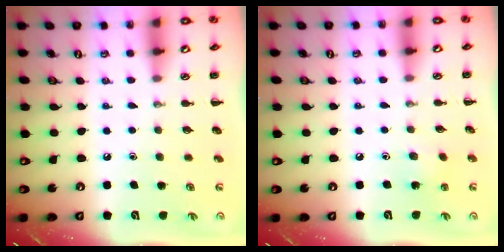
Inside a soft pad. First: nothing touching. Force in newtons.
{"total": 4.9, "press": 4.8, "slide": 1.1}